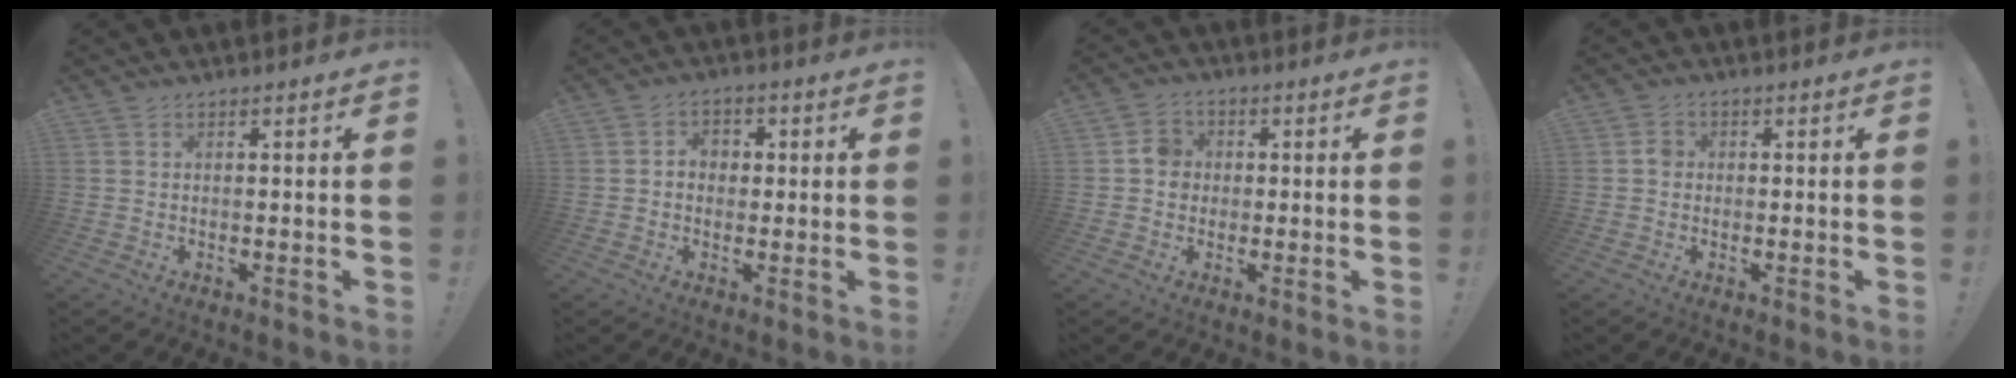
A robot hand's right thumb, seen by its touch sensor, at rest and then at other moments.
{"total": 3.8, "force": [-0.3, 3.2, 1.9], "torque": [-0.031, 0.006, -0.008]}
{"total": 5.5, "force": [0.1, 5.1, 2.2], "torque": [-0.032, 0.014, 0.003]}
{"total": 2.4, "force": [-0.2, 2.1, 1.0], "torque": [-0.019, 0.009, -0.005]}